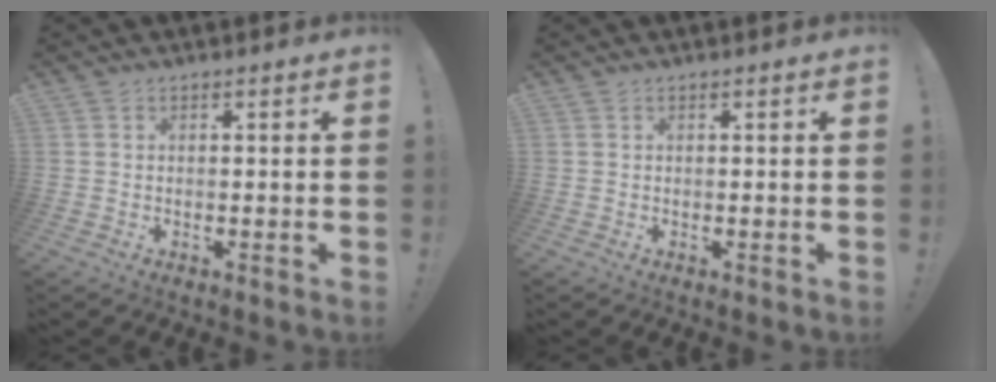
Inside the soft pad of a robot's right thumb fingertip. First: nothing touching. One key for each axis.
{"total": 0.0}